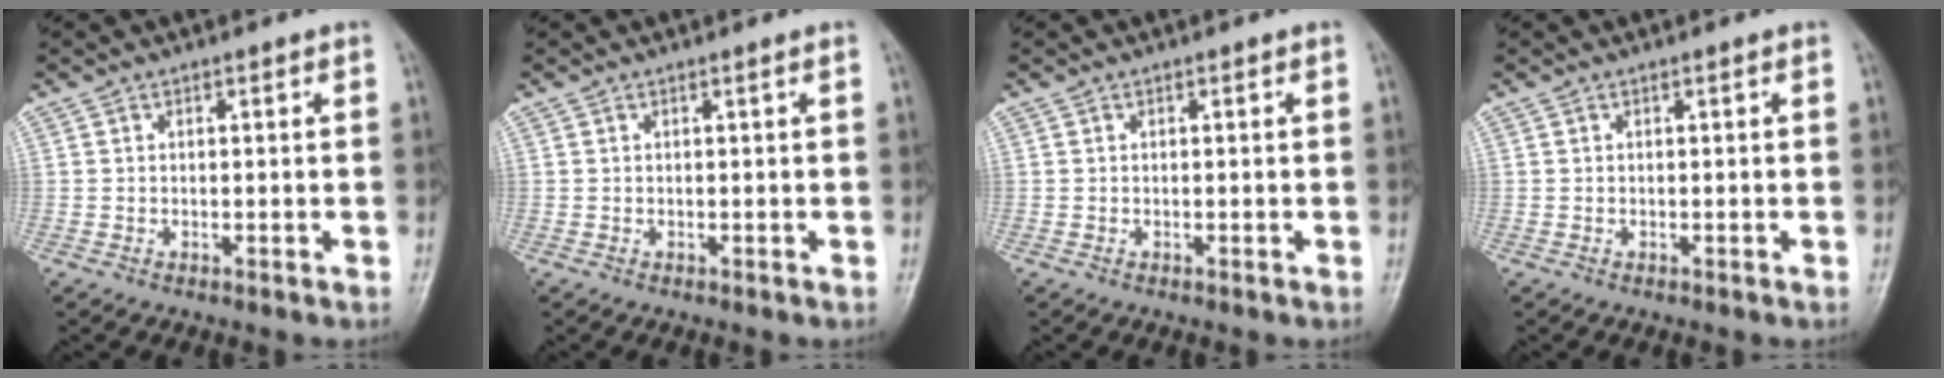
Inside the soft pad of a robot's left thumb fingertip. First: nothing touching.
{"total": 0.0}
{"total": 0.0}
{"total": 0.0}